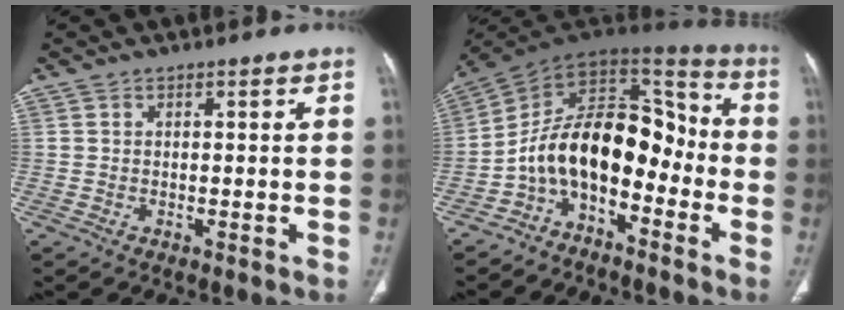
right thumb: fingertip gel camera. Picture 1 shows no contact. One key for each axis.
{"total": 16.3, "fx": -5.4, "fy": 9.7, "fz": 12.0, "tx": -0.167, "ty": 0.107, "tz": -0.104}